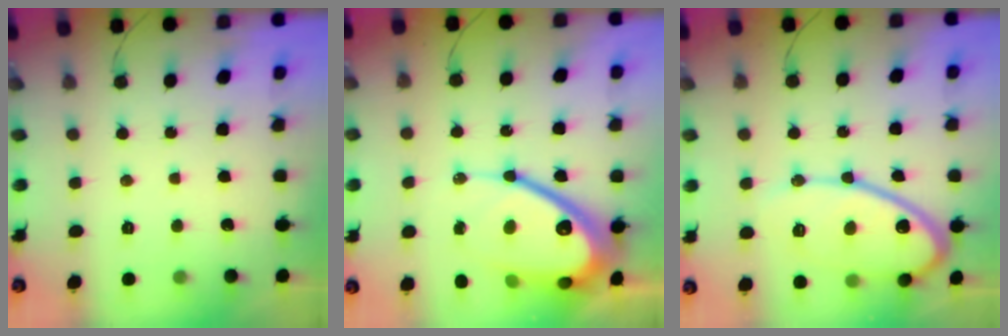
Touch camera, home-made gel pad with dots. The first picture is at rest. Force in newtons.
{"total": 22.5, "press": 22.4, "slide": 1.8}
{"total": 15.2, "press": 15.2, "slide": 1.0}